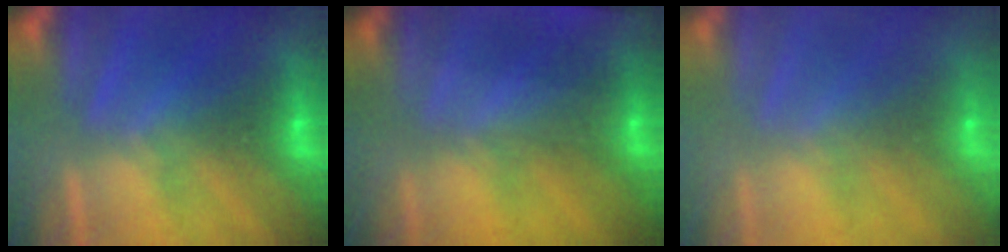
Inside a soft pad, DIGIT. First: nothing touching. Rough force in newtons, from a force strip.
{"total": 4.8}
{"total": 7.5}